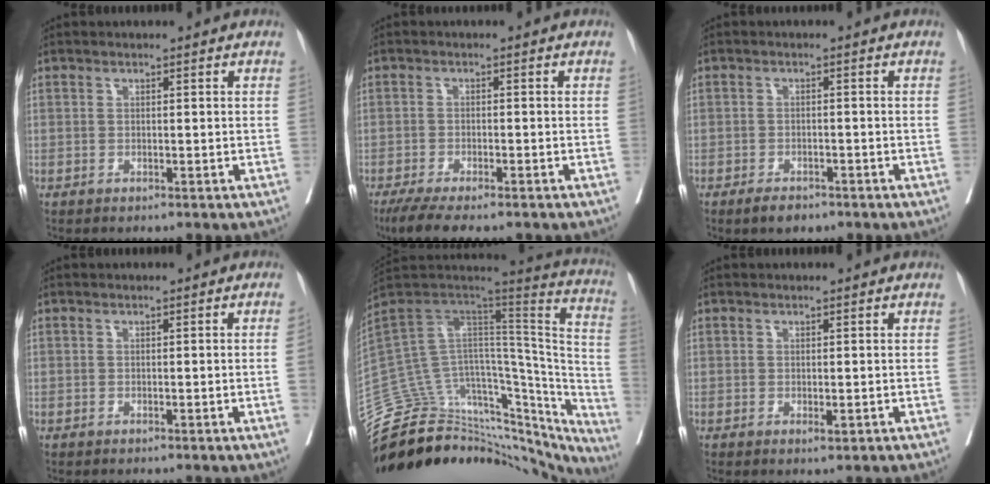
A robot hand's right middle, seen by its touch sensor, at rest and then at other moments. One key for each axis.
{"total": 6.9, "fx": -5.4, "fy": 1.6, "fz": 4.0, "tx": -0.062, "ty": -0.014, "tz": -0.089}
{"total": 2.8, "fx": -2.0, "fy": 1.3, "fz": 1.4, "tx": -0.025, "ty": -0.001, "tz": -0.028}
{"total": 0.8, "fx": -0.2, "fy": -0.1, "fz": 0.7, "tx": -0.012, "ty": 0.000, "tz": -0.001}
{"total": 37.8, "fx": -32.5, "fy": 13.2, "fz": 14.0, "tx": -0.167, "ty": 0.025, "tz": -0.427}
{"total": 0.9, "fx": -0.2, "fy": 0.4, "fz": 0.8, "tx": -0.010, "ty": -0.004, "tz": -0.002}